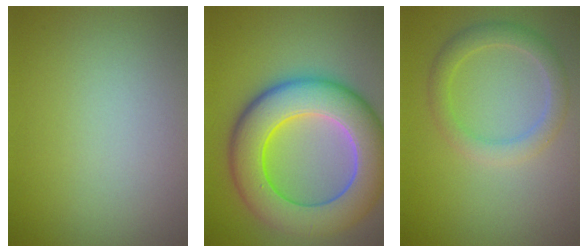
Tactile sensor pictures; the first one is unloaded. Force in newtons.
{"total": 11.1, "press": 11.1, "slide": 0.3}
{"total": 2.7, "press": 2.7, "slide": 0.1}